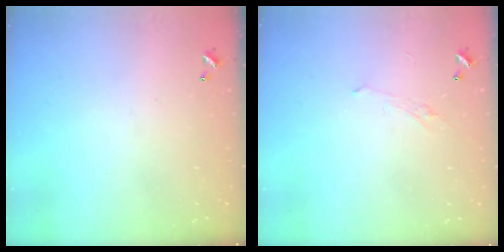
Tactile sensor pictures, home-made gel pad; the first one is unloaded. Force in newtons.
{"total": 1.1, "press": 0.8, "slide": 0.7}